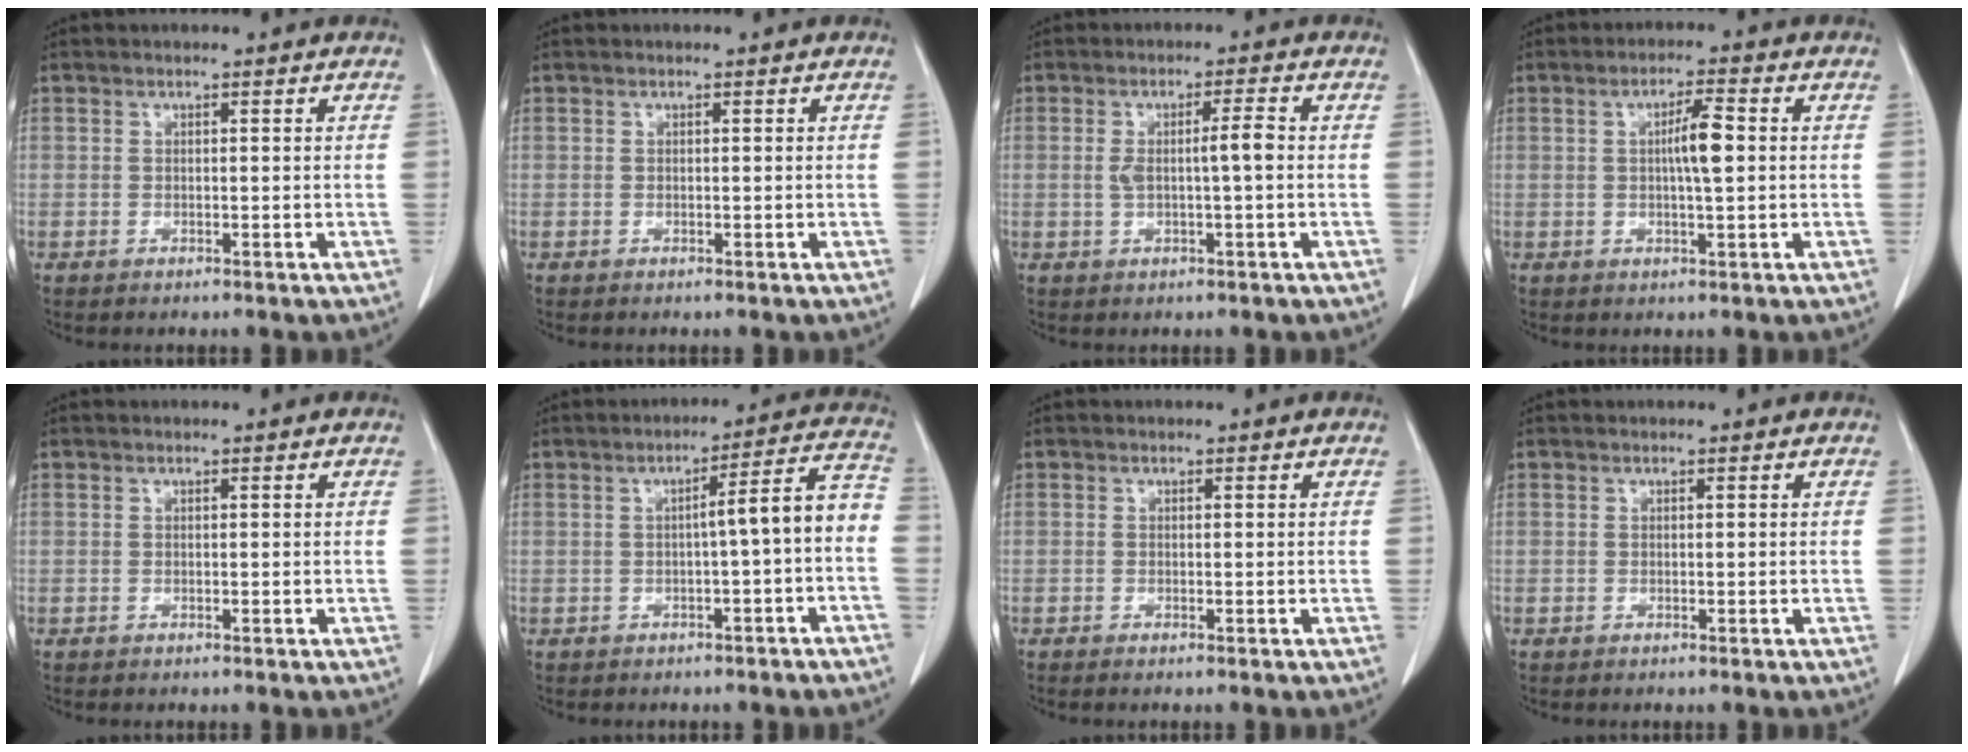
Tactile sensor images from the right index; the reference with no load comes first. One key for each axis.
{"total": 0.0}
{"total": 4.0, "fx": 0.0, "fy": 0.3, "fz": 4.0, "tx": -0.075, "ty": 0.007, "tz": 0.004}
{"total": 4.8, "fx": 0.4, "fy": 0.4, "fz": 4.8, "tx": -0.082, "ty": 0.002, "tz": 0.005}
{"total": 0.0}
{"total": 6.8, "fx": -1.2, "fy": 0.4, "fz": 6.7, "tx": -0.086, "ty": 0.029, "tz": -0.018}
{"total": 0.0}
{"total": 0.0}